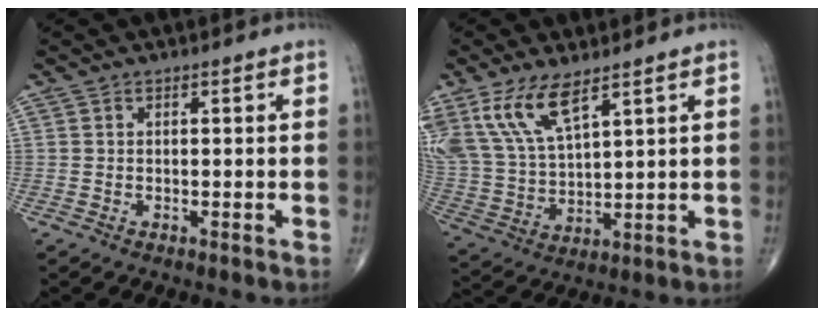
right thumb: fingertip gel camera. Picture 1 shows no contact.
{"total": 12.6, "force": [7.7, 4.7, 8.8], "torque": [-0.185, -0.023, 0.168]}